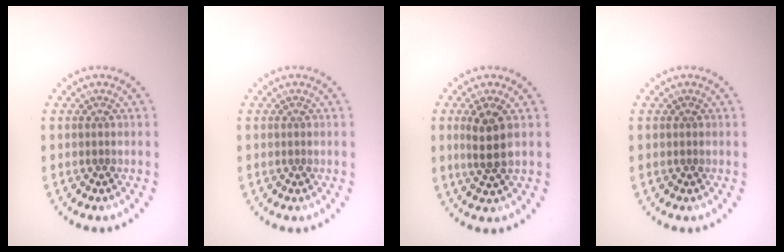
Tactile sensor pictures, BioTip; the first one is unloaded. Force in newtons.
{"total": 0.0}
{"total": 2.8, "press": 2.5, "slide": 1.3}
{"total": 0.0}